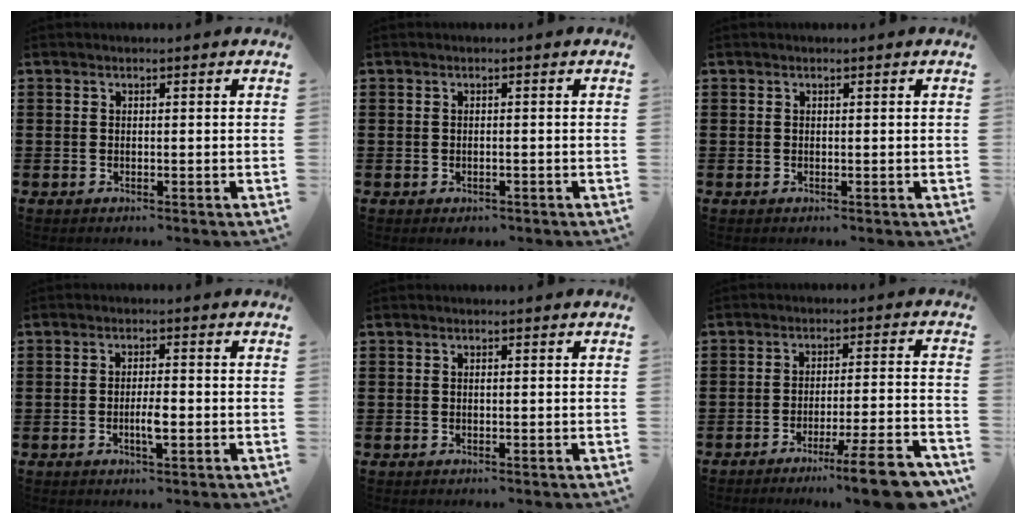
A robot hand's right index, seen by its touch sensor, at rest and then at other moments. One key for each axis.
{"total": 0.5, "fx": -0.4, "fy": 0.2, "fz": 0.2, "tx": -0.007, "ty": -0.002, "tz": -0.008}
{"total": 0.0}
{"total": 3.2, "fx": -0.9, "fy": 0.7, "fz": 2.9, "tx": -0.058, "ty": 0.000, "tz": -0.019}
{"total": 0.0}
{"total": 9.6, "fx": -7.0, "fy": -0.1, "fz": 6.7, "tx": -0.099, "ty": 0.001, "tz": -0.126}